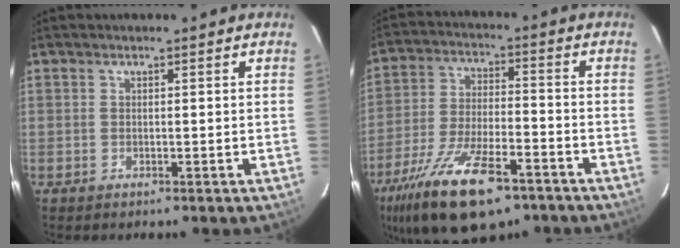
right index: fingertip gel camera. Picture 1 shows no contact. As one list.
[{"total": 19.7, "force": [-12.9, 7.3, 13.0], "torque": [-0.265, -0.041, -0.221]}]